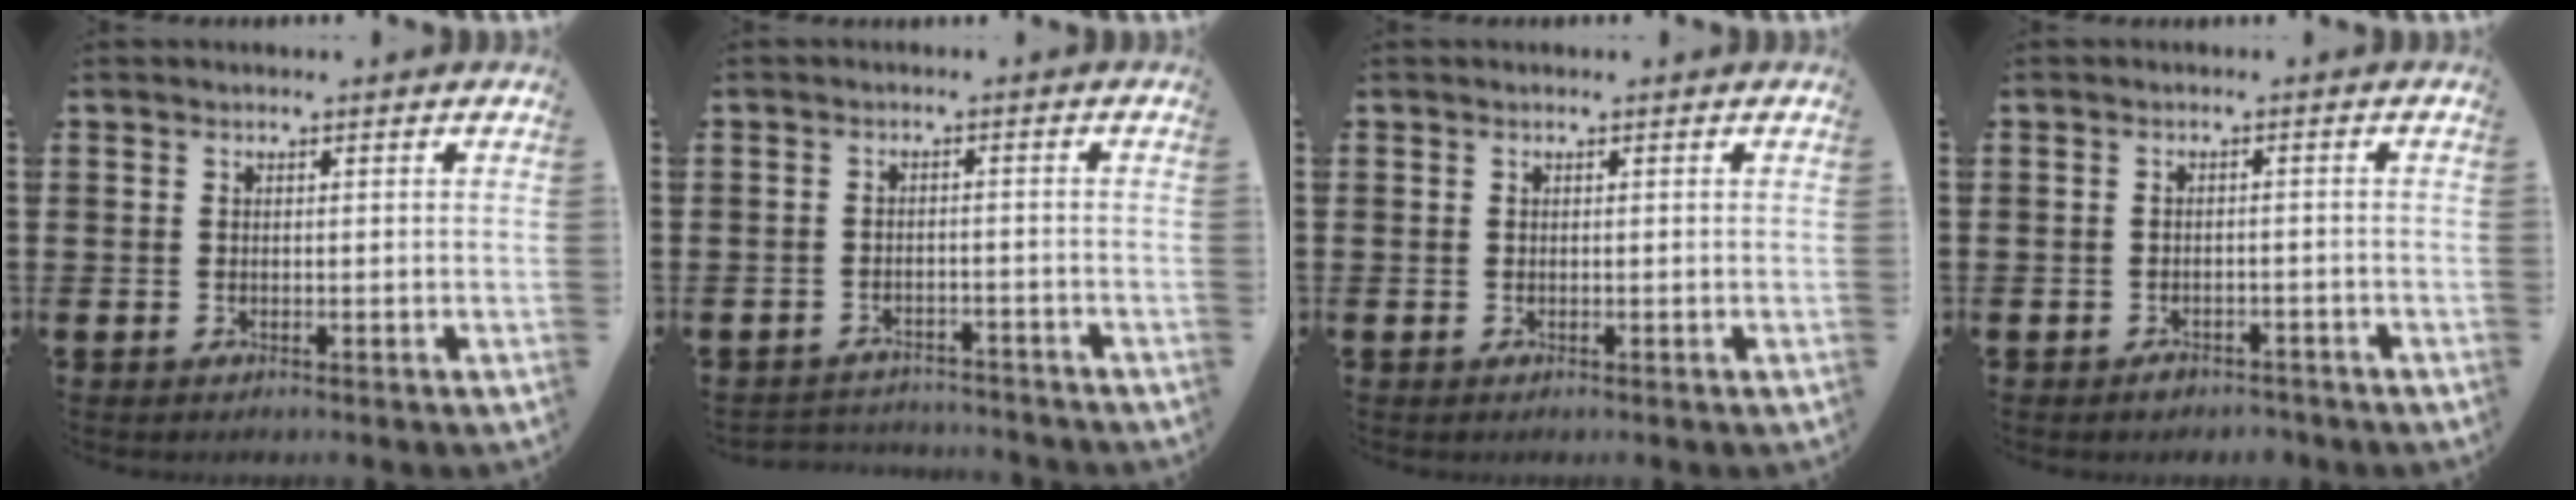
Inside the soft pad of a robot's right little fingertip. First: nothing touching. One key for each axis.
{"total": 2.3, "fx": -2.3, "fy": 0.1, "fz": -0.3, "tx": -0.003, "ty": 0.001, "tz": -0.052}
{"total": 0.0}
{"total": 1.4, "fx": -1.4, "fy": 0.4, "fz": 0.0, "tx": -0.004, "ty": 0.003, "tz": -0.031}